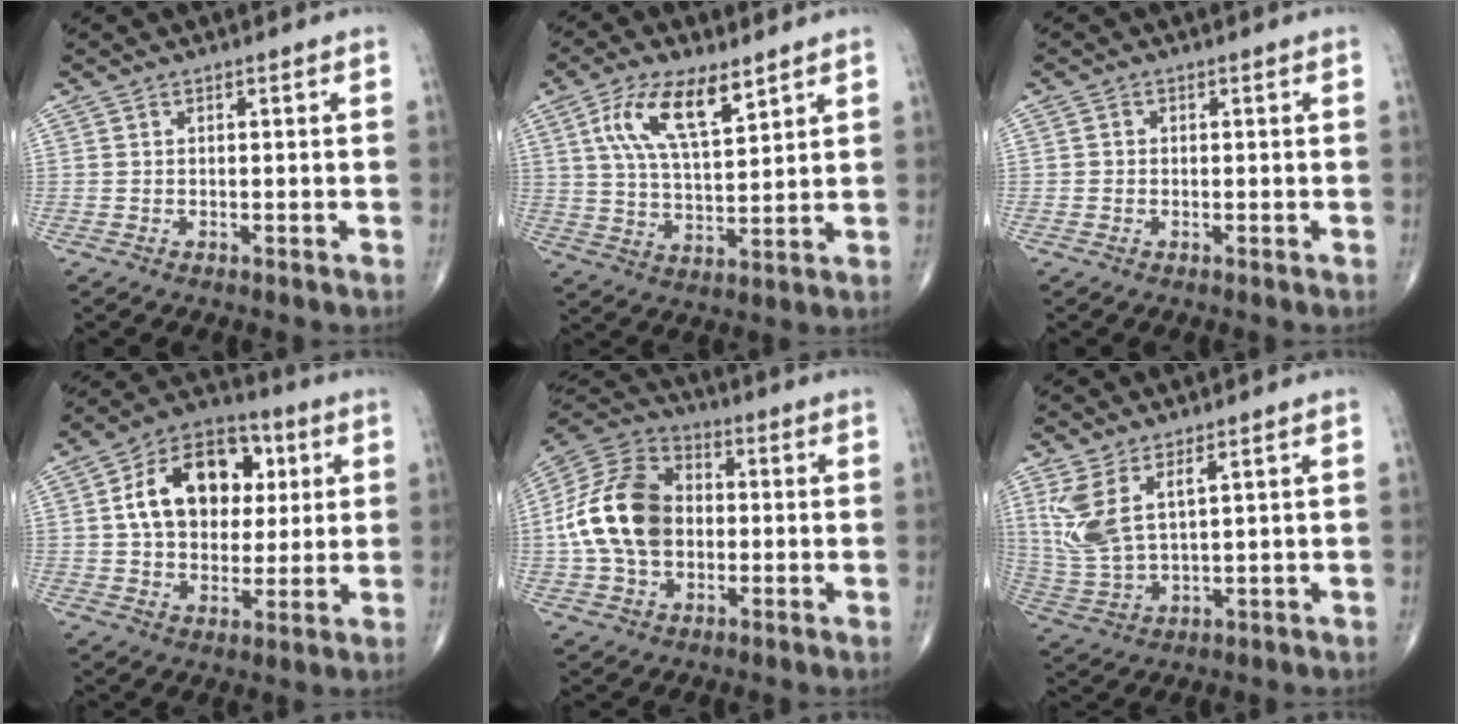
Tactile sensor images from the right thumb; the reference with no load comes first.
{"total": 11.9, "force": [6.0, 4.7, 9.2], "torque": [-0.162, -0.019, 0.118]}
{"total": 0.8, "force": [-0.1, 0.7, 0.2], "torque": [0.001, 0.002, -0.003]}
{"total": 17.4, "force": [3.8, 12.1, 12.0], "torque": [-0.158, 0.010, 0.058]}
{"total": 17.0, "force": [-0.4, 12.0, 12.0], "torque": [-0.214, 0.028, -0.014]}
{"total": 8.7, "force": [4.0, 3.1, 7.1], "torque": [-0.169, -0.023, 0.094]}